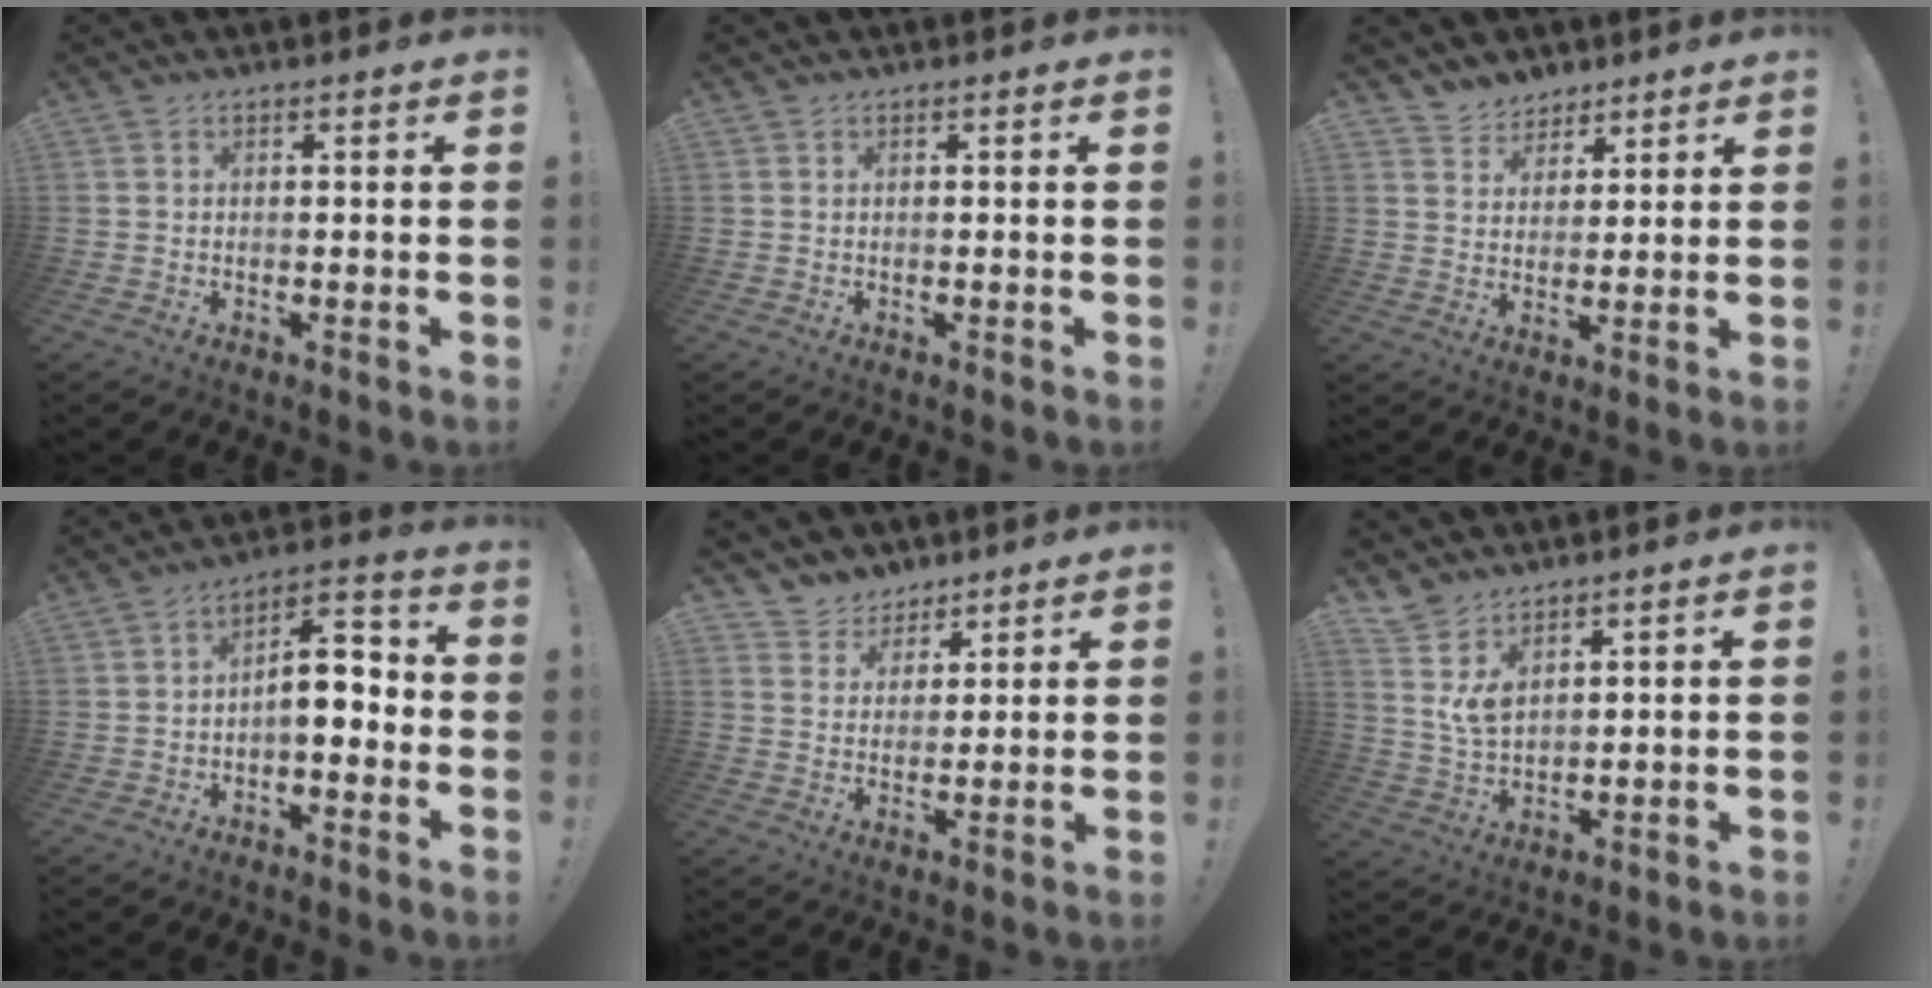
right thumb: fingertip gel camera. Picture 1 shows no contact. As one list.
[{"total": 0.0}, {"total": 5.7, "force": [4.5, 3.5, -0.3], "torque": [0.000, -0.039, 0.089]}, {"total": 9.0, "force": [-2.1, 4.8, 7.3], "torque": [-0.103, 0.012, -0.037]}, {"total": 5.7, "force": [4.2, 3.8, -0.4], "torque": [-0.001, -0.041, 0.083]}, {"total": 7.2, "force": [4.6, 3.7, 4.0], "torque": [-0.076, -0.022, 0.091]}]